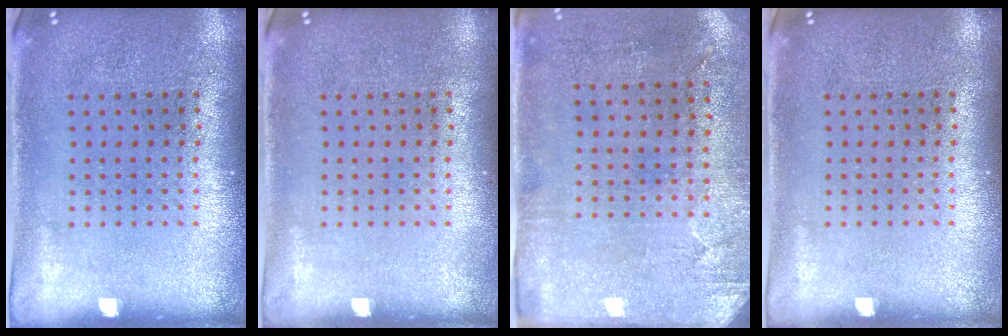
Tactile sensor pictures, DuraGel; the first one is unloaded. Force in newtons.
{"total": 0.0}
{"total": 2.8, "press": 2.3, "slide": 1.7}
{"total": 0.0}